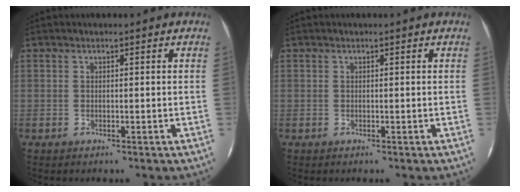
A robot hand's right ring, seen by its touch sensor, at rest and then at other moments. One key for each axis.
{"total": 0.0}